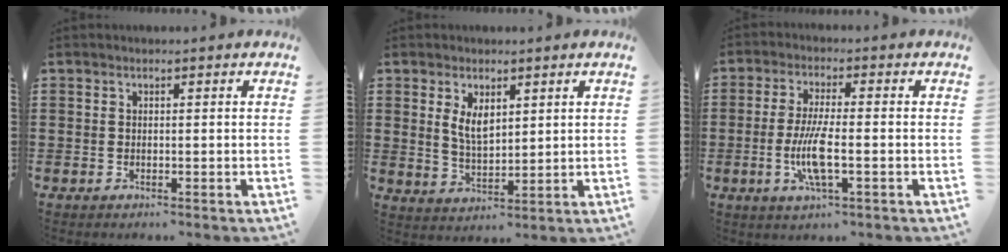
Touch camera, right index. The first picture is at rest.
{"total": 4.4, "force": [1.9, 2.2, 3.3], "torque": [-0.063, 0.001, 0.032]}
{"total": 7.2, "force": [-1.8, 1.5, 6.8], "torque": [-0.148, -0.013, -0.040]}